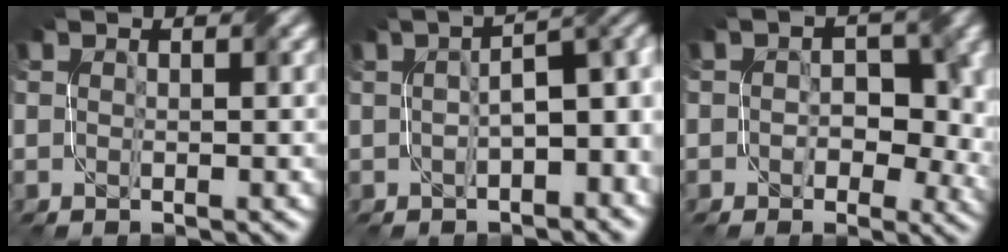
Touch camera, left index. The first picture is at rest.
{"total": 5.8, "force": [-0.4, 2.6, 5.2], "torque": [-0.067, 0.011, 0.002]}
{"total": 4.5, "force": [0.0, 3.3, 3.0], "torque": [-0.019, -0.001, 0.001]}